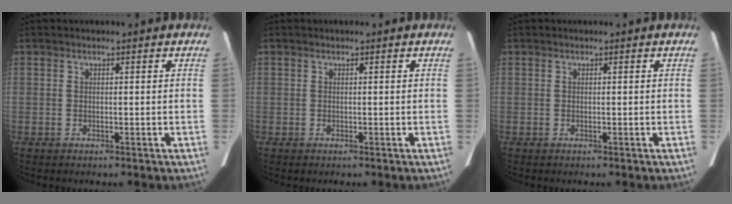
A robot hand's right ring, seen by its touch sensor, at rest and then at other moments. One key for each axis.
{"total": 0.0}
{"total": 0.0}